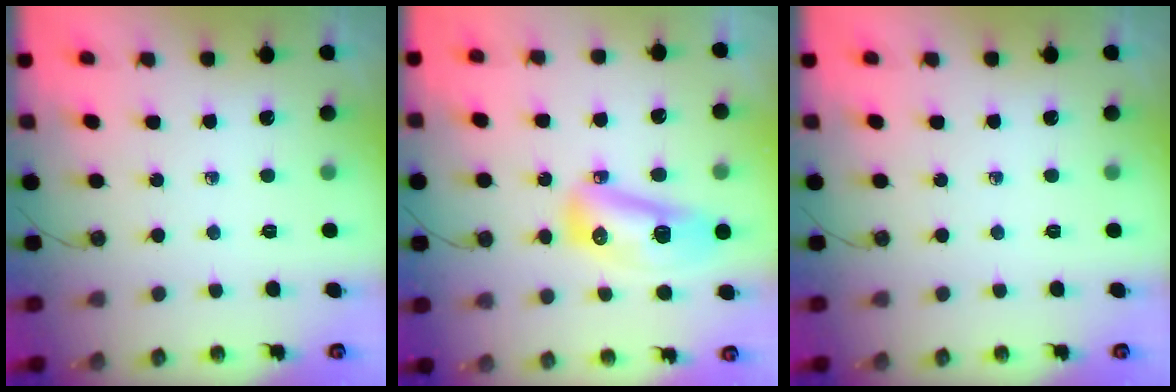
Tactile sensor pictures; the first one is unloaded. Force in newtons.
{"total": 12.3, "press": 12.2, "slide": 1.7}
{"total": 0.0}